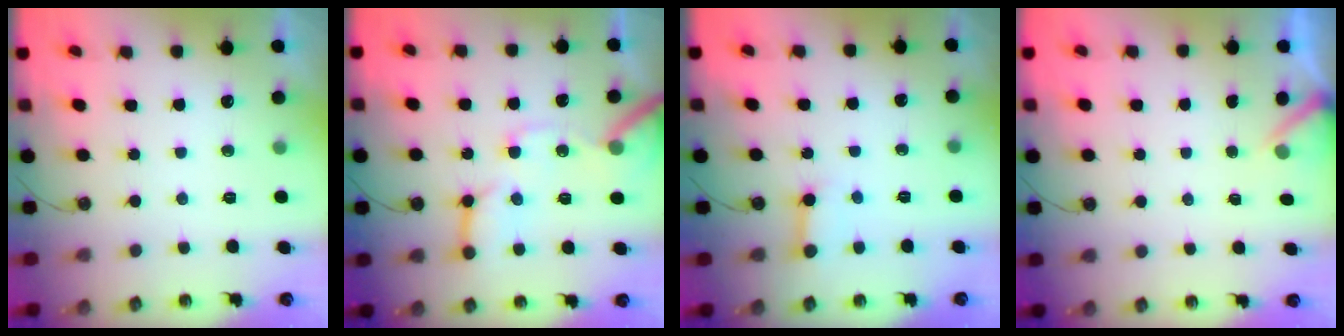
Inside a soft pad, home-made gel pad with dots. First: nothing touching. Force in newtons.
{"total": 15.1, "press": 15.0, "slide": 1.7}
{"total": 3.9, "press": 3.9, "slide": 0.5}
{"total": 2.4, "press": 2.4, "slide": 0.3}